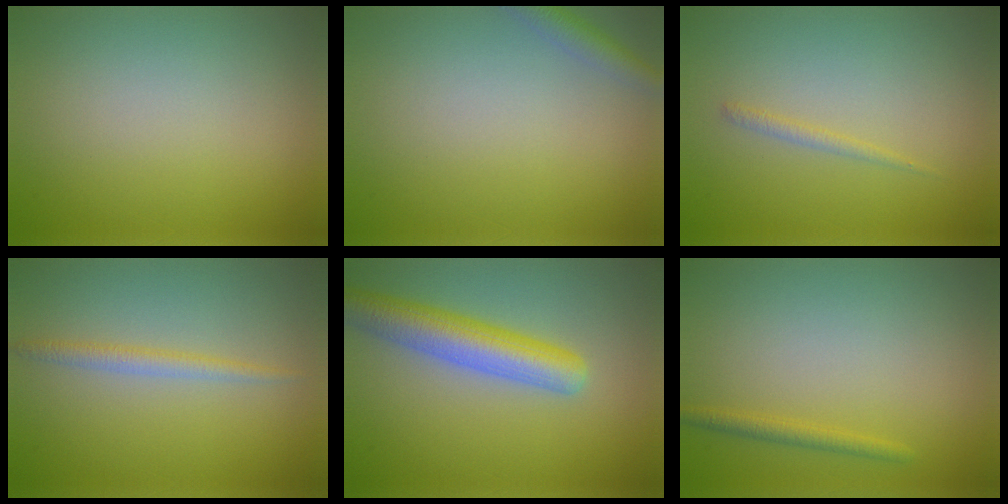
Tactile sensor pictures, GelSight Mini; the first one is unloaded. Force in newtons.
{"total": 2.0, "press": 2.0, "slide": 0.1}
{"total": 0.9, "press": 0.9, "slide": 0.1}
{"total": 1.6, "press": 1.6, "slide": 0.1}
{"total": 5.6, "press": 5.6, "slide": 0.2}
{"total": 1.5, "press": 1.4, "slide": 0.1}